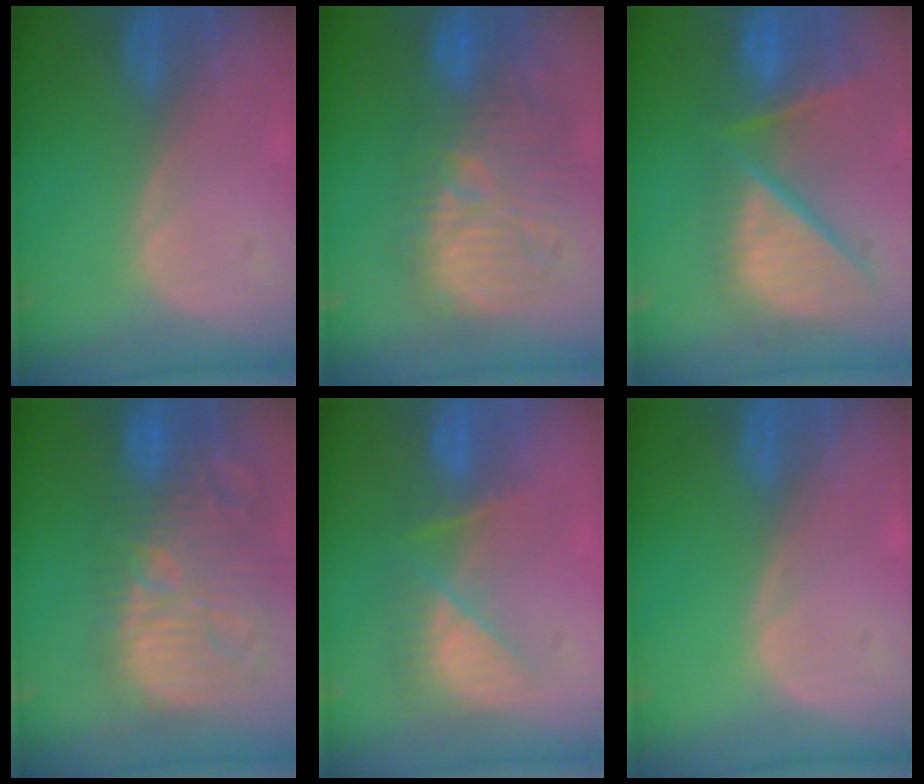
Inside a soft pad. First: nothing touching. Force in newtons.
{"total": 12.2, "press": 11.7, "slide": 3.6}
{"total": 12.5, "press": 10.3, "slide": 7.1}
{"total": 15.2, "press": 13.2, "slide": 7.4}
{"total": 8.0, "press": 6.9, "slide": 4.1}
{"total": 0.0}